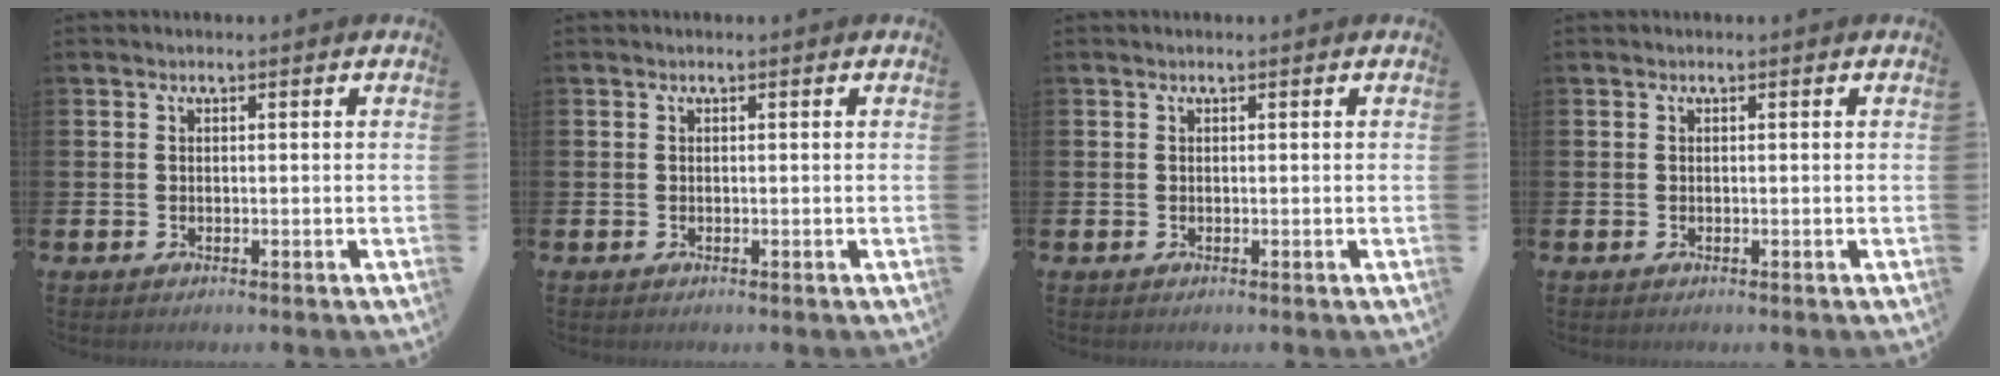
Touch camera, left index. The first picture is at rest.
{"total": 0.0}
{"total": 0.0}
{"total": 0.0}